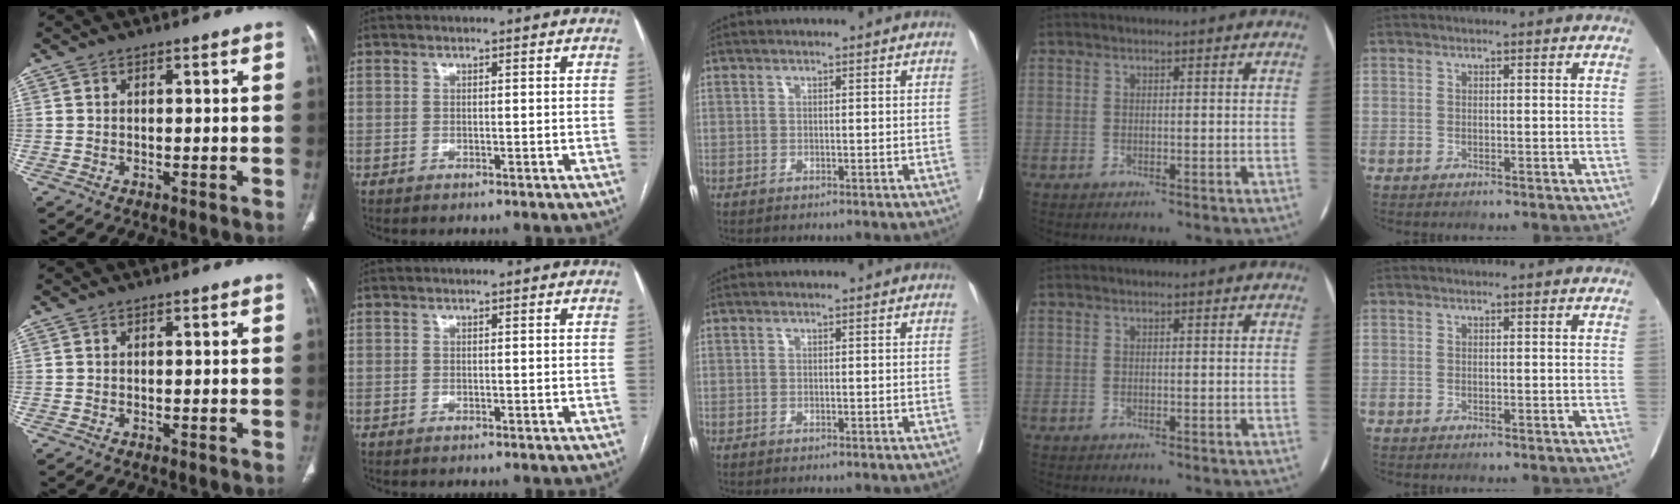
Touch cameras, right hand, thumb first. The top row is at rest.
{}